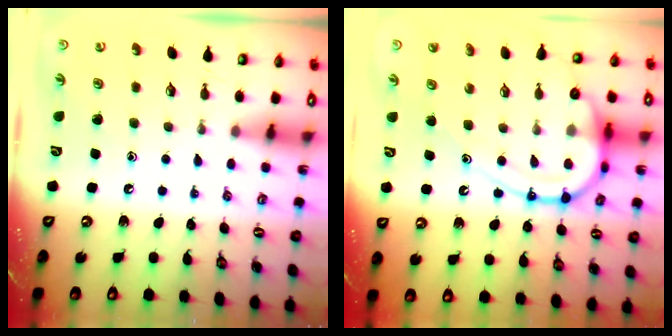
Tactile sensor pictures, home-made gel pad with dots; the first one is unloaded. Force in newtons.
{"total": 14.5, "press": 14.4, "slide": 1.2}